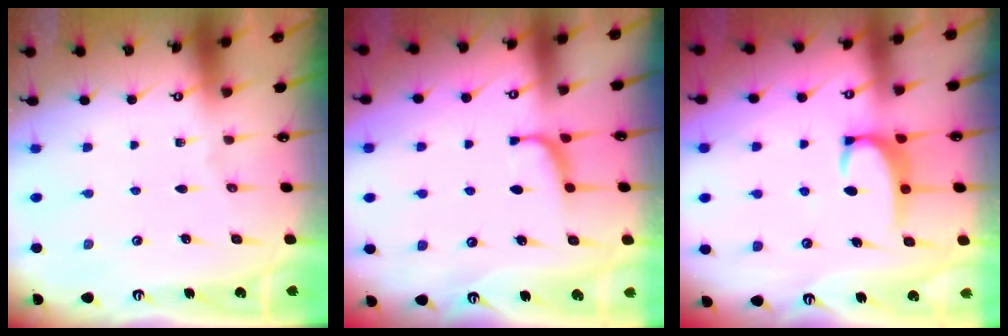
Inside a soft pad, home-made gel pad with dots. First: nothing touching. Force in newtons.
{"total": 2.4, "press": 2.4, "slide": 0.4}
{"total": 3.1, "press": 3.1, "slide": 0.4}